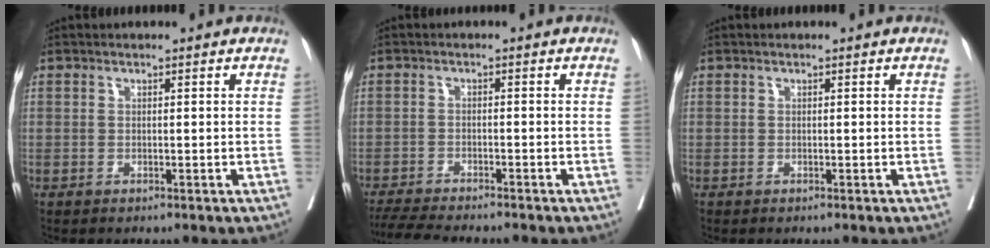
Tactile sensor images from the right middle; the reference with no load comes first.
{"total": 8.8, "force": [-8.0, 0.3, 3.7], "torque": [-0.059, -0.017, -0.126]}
{"total": 0.0}